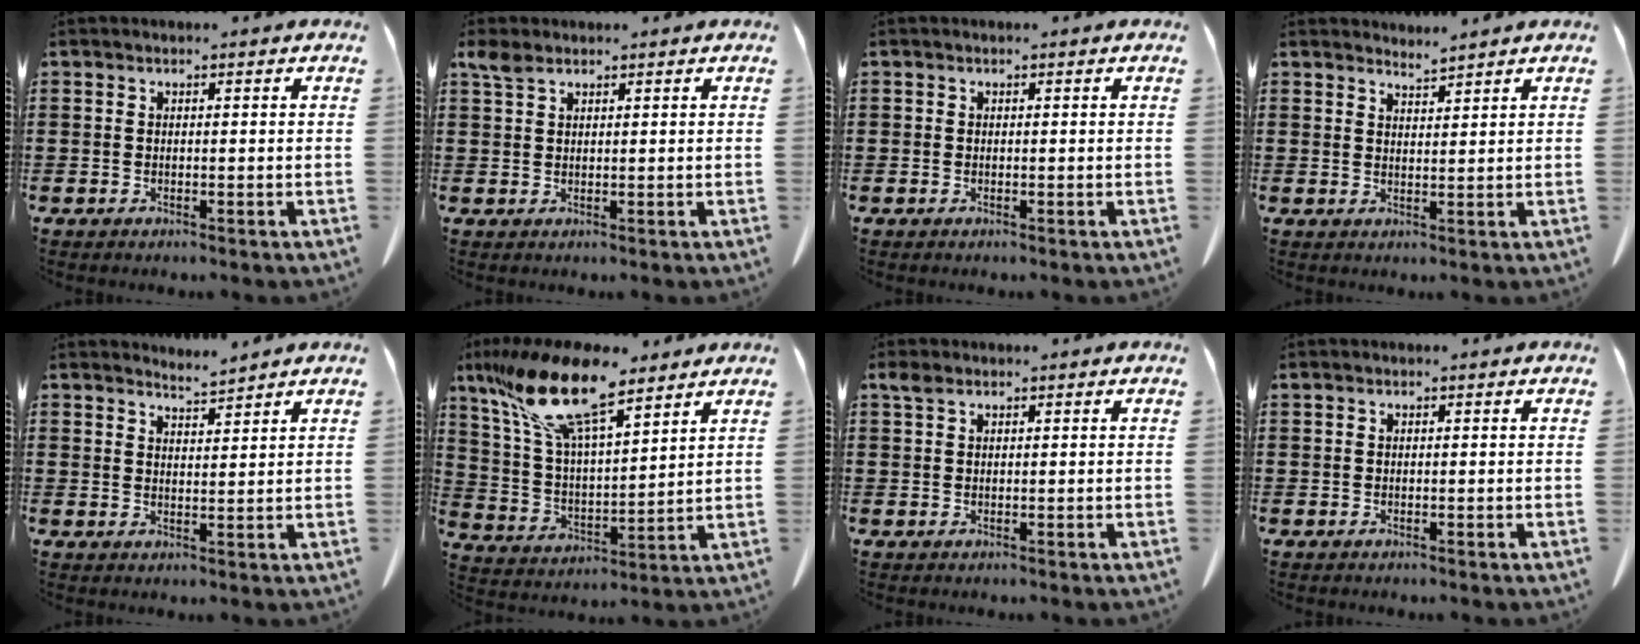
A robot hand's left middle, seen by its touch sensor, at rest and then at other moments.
{"total": 2.6, "force": [1.8, 1.1, 1.6], "torque": [-0.039, 0.002, 0.034]}
{"total": 0.0}
{"total": 2.2, "force": [2.2, -0.2, 0.0], "torque": [-0.005, -0.004, 0.043]}
{"total": 3.0, "force": [3.0, -0.2, 0.1], "torque": [-0.009, -0.009, 0.056]}
{"total": 14.8, "force": [10.2, 4.4, 9.8], "torque": [-0.230, -0.035, 0.175]}
{"total": 1.6, "force": [1.0, 0.8, 1.1], "torque": [-0.026, 0.003, 0.018]}
{"total": 0.0}